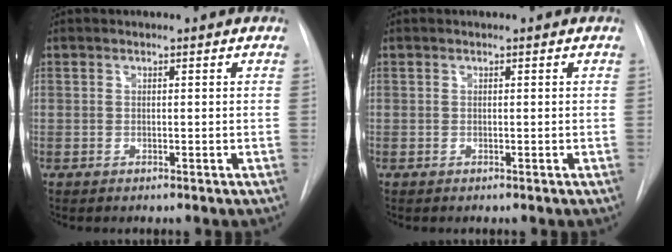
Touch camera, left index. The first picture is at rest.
{"total": 0.0}